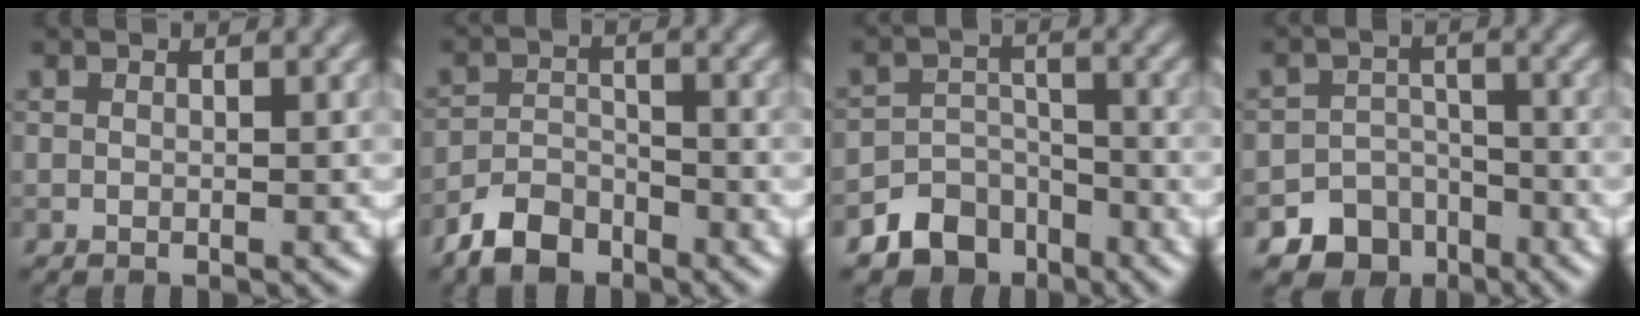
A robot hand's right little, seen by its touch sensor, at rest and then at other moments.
{"total": 4.1, "force": [-3.2, 2.0, 1.5], "torque": [-0.026, 0.000, -0.068]}
{"total": 5.0, "force": [-3.5, 3.3, 1.1], "torque": [-0.003, -0.004, -0.061]}
{"total": 5.7, "force": [-4.0, 4.0, 0.9], "torque": [0.013, -0.005, -0.057]}